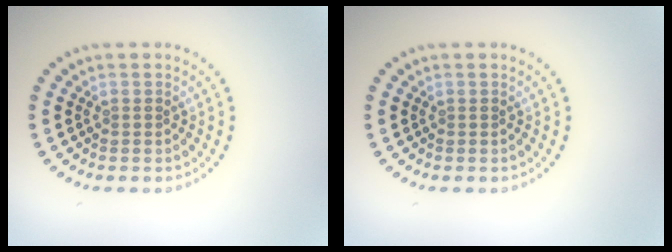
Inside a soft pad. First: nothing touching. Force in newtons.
{"total": 0.0}